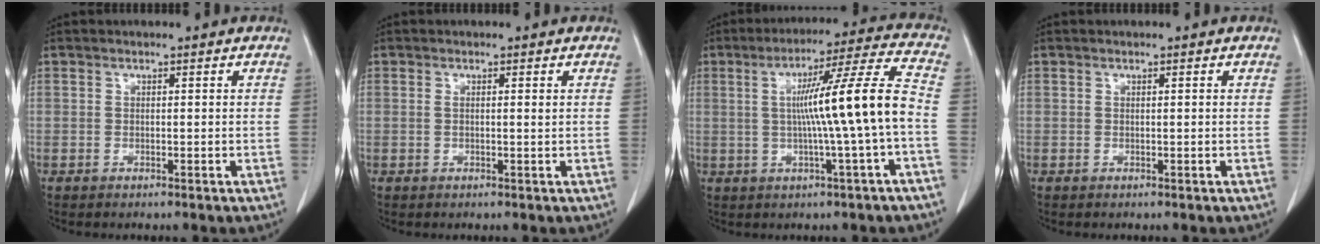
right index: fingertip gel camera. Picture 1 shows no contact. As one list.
[{"total": 0.9, "force": [0.2, 0.1, 0.9], "torque": [-0.021, 0.001, 0.003]}, {"total": 12.8, "force": [-0.8, -1.7, 12.7], "torque": [-0.200, 0.013, -0.012]}, {"total": 0.0}]